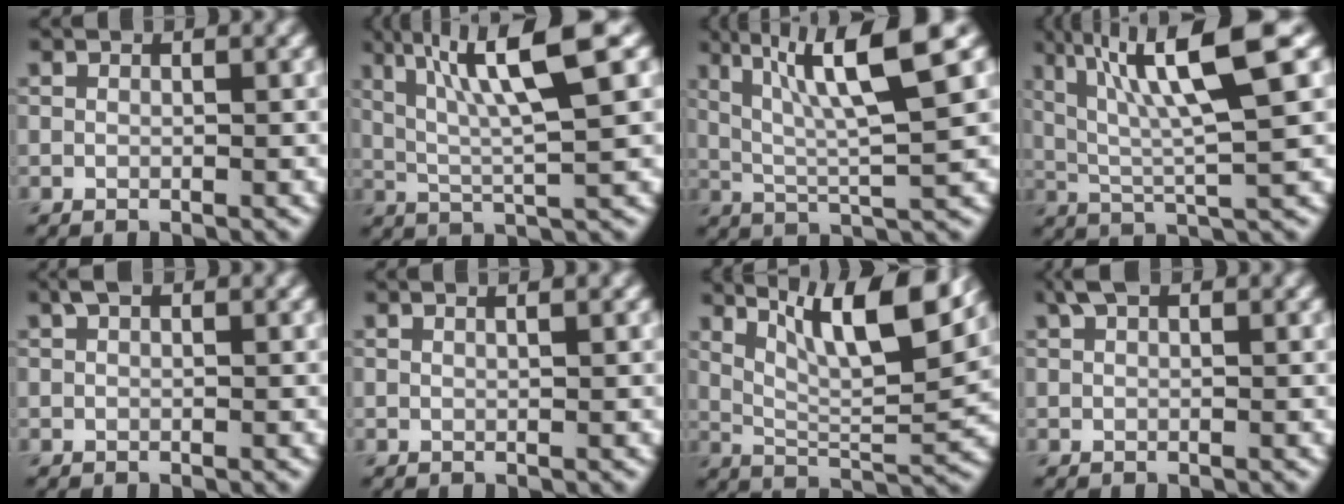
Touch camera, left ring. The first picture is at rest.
{"total": 8.6, "force": [3.3, 1.2, 7.8], "torque": [-0.130, 0.013, 0.060]}
{"total": 9.1, "force": [3.6, 1.4, 8.2], "torque": [-0.134, 0.011, 0.067]}
{"total": 9.8, "force": [3.7, 1.6, 9.0], "torque": [-0.139, 0.012, 0.065]}
{"total": 0.9, "force": [0.5, 0.4, 0.7], "torque": [-0.014, 0.007, 0.010]}
{"total": 1.8, "force": [1.1, 0.8, 1.2], "torque": [-0.001, 0.001, -0.006]}
{"total": 9.9, "force": [5.8, 2.3, 7.7], "torque": [-0.119, 0.005, 0.097]}
{"total": 1.5, "force": [1.0, 0.6, 0.9], "torque": [-0.019, 0.007, 0.019]}